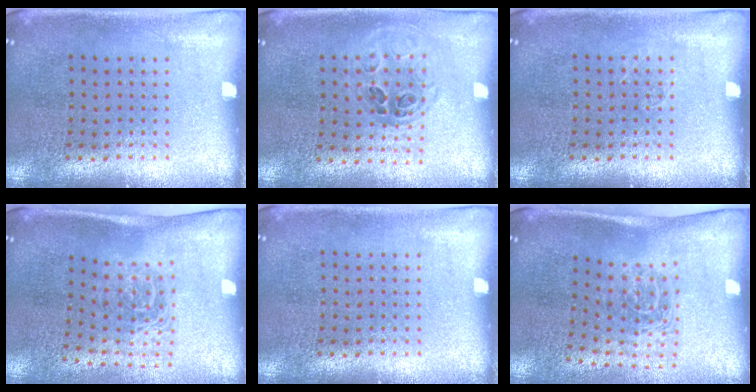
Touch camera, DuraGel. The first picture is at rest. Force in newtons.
{"total": 1.0, "press": 0.9, "slide": 0.3}
{"total": 0.6, "press": 0.5, "slide": 0.2}
{"total": 1.7, "press": 1.1, "slide": 1.3}
{"total": 0.0}
{"total": 1.7, "press": 1.2, "slide": 1.2}